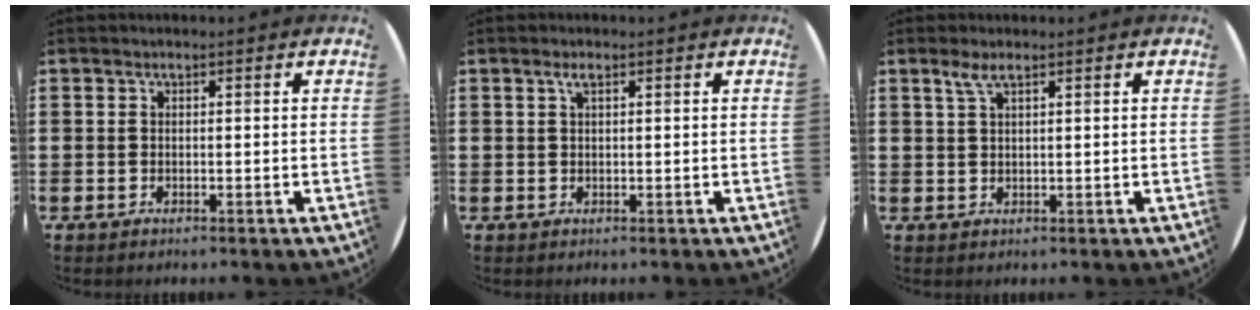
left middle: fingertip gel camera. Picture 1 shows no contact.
{"total": 1.1, "force": [0.5, 0.2, 0.9], "torque": [-0.018, 0.005, 0.008]}
{"total": 1.9, "force": [1.2, 0.3, 1.4], "torque": [-0.030, 0.004, 0.021]}